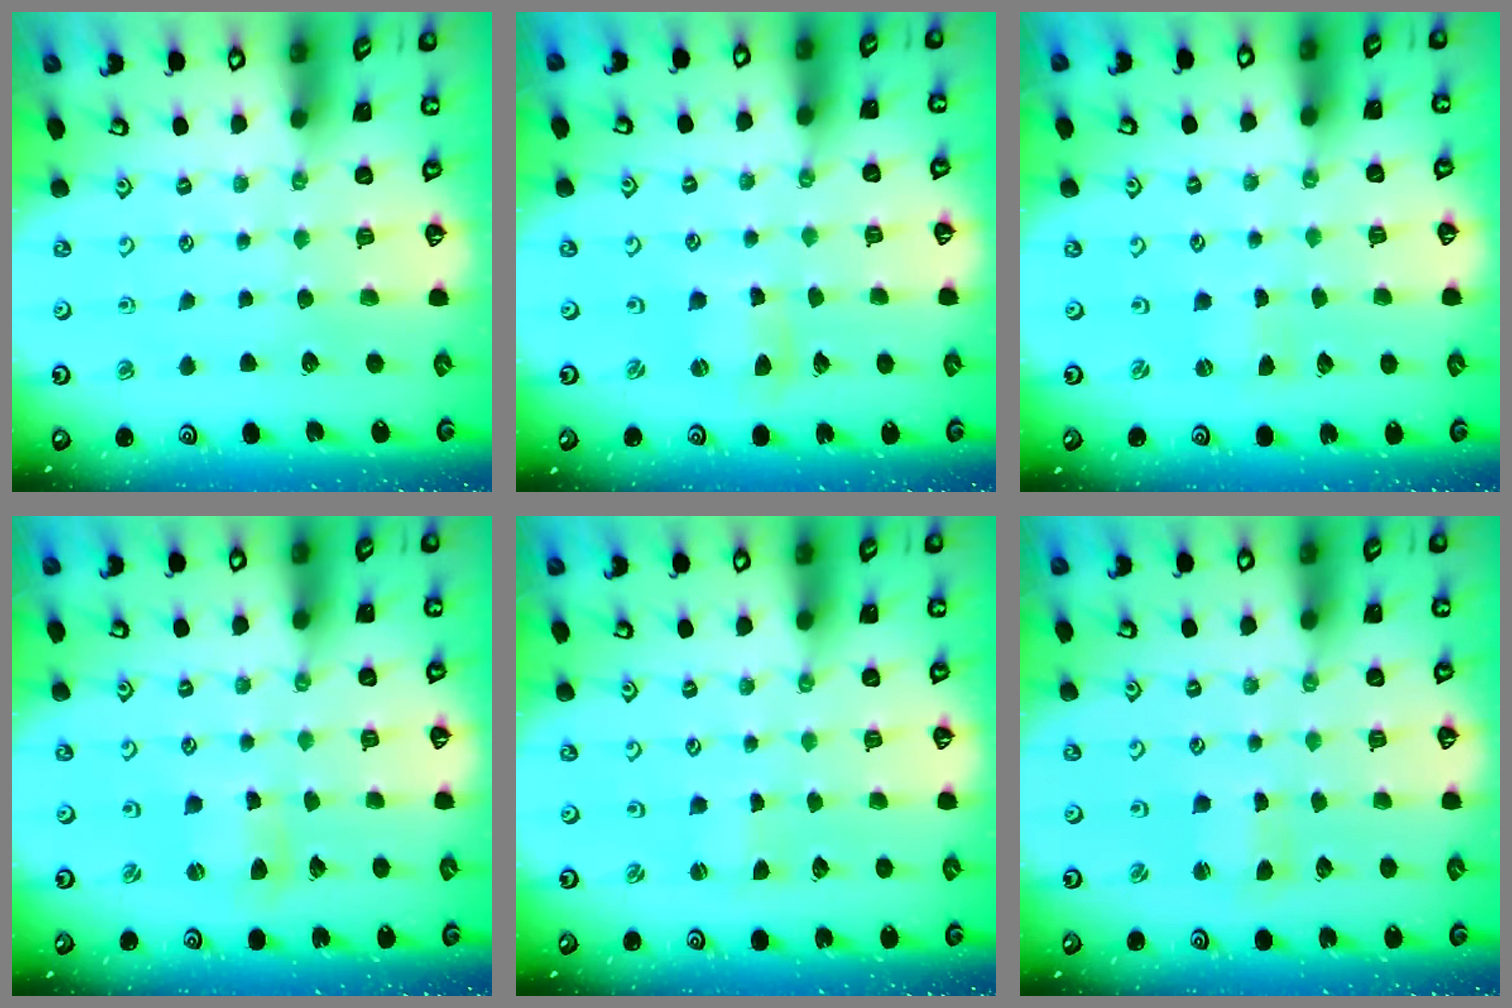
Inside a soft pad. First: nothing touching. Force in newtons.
{"total": 2.6, "press": 2.6, "slide": 0.3}
{"total": 0.0}
{"total": 2.6, "press": 2.6, "slide": 0.3}
{"total": 0.0}
{"total": 1.2, "press": 1.1, "slide": 0.3}